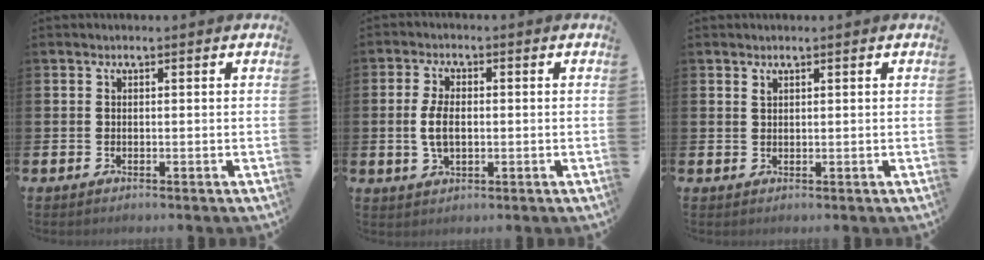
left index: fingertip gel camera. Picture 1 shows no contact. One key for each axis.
{"total": 4.4, "fx": 0.1, "fy": 2.5, "fz": 3.6, "tx": -0.078, "ty": 0.002, "tz": -0.005}
{"total": 0.9, "fx": 0.8, "fy": 0.3, "fz": 0.3, "tx": 0.006, "ty": -0.003, "tz": 0.011}